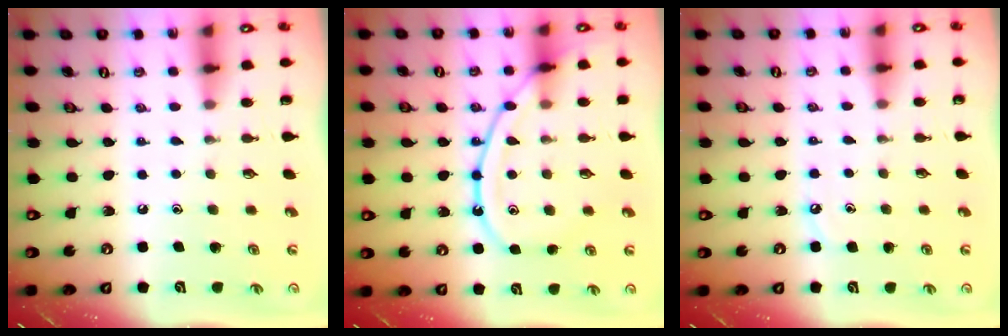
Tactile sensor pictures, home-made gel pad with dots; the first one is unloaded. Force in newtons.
{"total": 11.9, "press": 11.9, "slide": 1.4}
{"total": 3.5, "press": 3.4, "slide": 0.5}